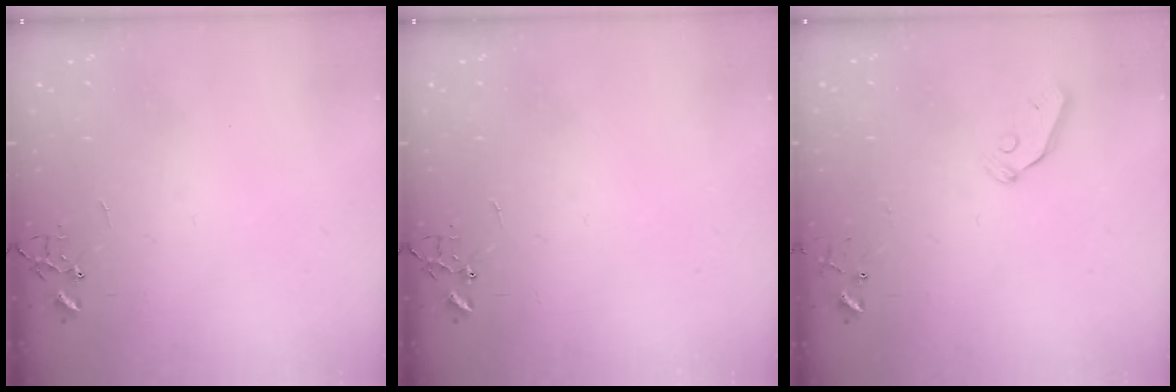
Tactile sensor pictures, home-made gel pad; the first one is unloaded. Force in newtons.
{"total": 0.0}
{"total": 4.9, "press": 4.8, "slide": 0.9}